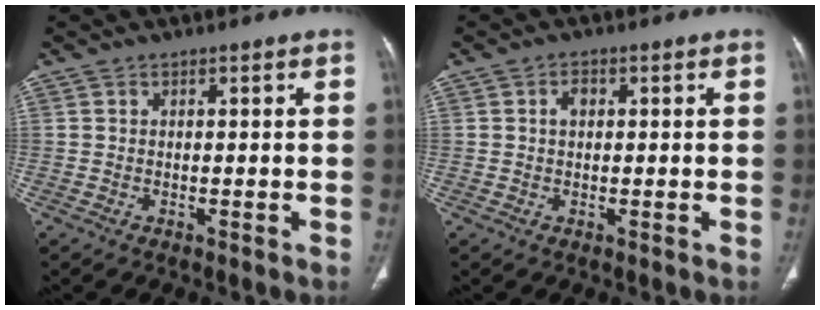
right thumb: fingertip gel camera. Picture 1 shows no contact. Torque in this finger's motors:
{"motor_torque": [0.29, 0.99, 0.30, -0.22, 0.01]}